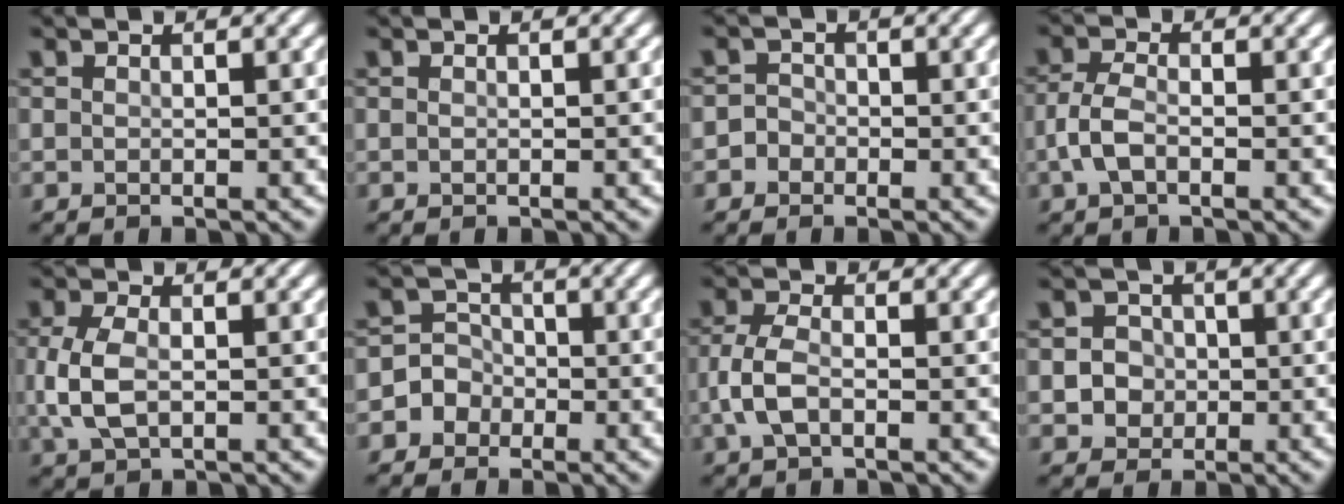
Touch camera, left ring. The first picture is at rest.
{"total": 0.0}
{"total": 1.5, "force": [-0.5, 1.3, 0.3], "torque": [0.015, 0.003, -0.016]}
{"total": 2.7, "force": [-0.9, 1.4, 2.1], "torque": [-0.046, 0.005, -0.025]}
{"total": 4.0, "force": [-0.1, 2.4, 3.2], "torque": [-0.083, -0.001, -0.003]}
{"total": 3.5, "force": [-1.4, 3.2, 0.4], "torque": [0.023, 0.011, -0.039]}
{"total": 3.2, "force": [-0.9, 1.7, 2.5], "torque": [-0.058, 0.003, -0.023]}
{"total": 2.8, "force": [-0.2, 2.6, 1.0], "torque": [0.002, 0.003, -0.014]}